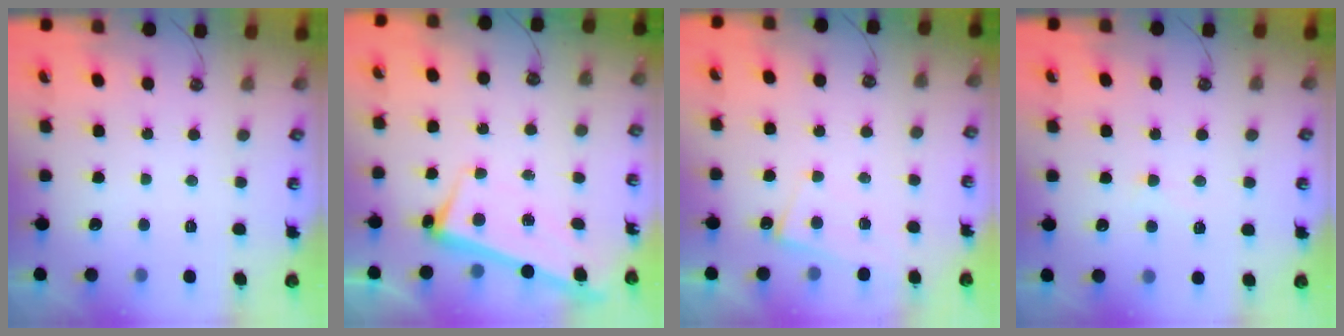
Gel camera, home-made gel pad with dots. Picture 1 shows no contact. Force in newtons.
{"total": 2.6, "press": 2.4, "slide": 0.9}
{"total": 1.5, "press": 1.5, "slide": 0.3}
{"total": 2.1, "press": 2.1, "slide": 0.5}